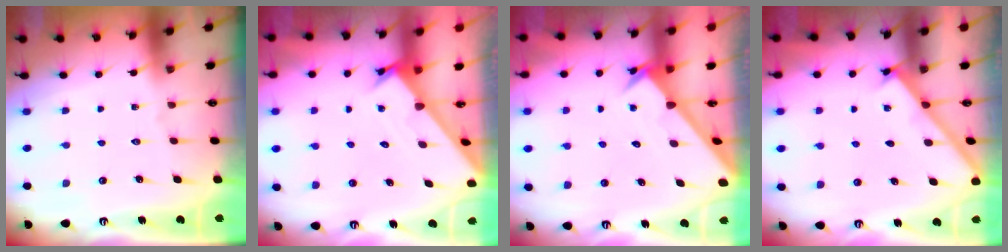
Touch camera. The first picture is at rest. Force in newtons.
{"total": 1.6, "press": 1.6, "slide": 0.1}
{"total": 2.4, "press": 2.4, "slide": 0.2}
{"total": 3.1, "press": 3.1, "slide": 0.1}